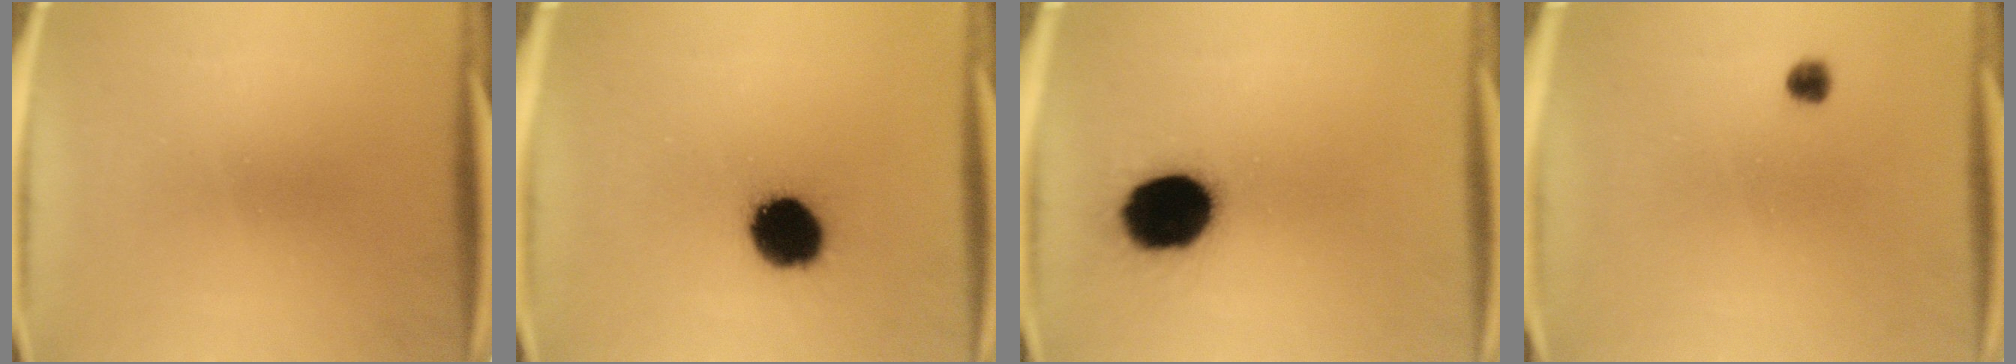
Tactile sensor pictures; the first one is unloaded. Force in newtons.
{"total": 14.6}
{"total": 18.0}
{"total": 2.4}